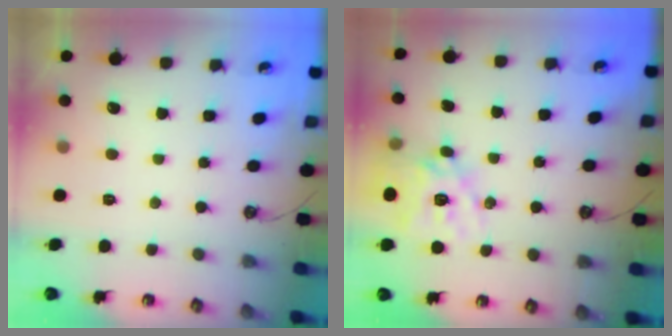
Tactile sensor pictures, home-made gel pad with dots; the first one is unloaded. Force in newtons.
{"total": 17.6, "press": 17.5, "slide": 1.9}